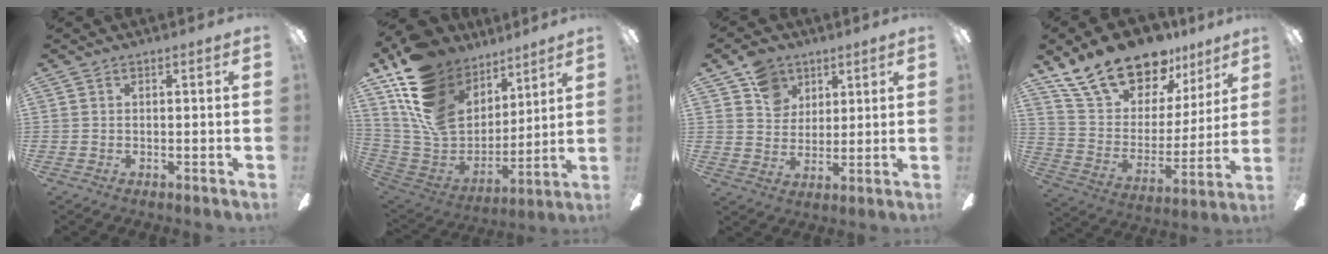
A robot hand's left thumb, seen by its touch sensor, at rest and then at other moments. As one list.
[{"total": 20.2, "force": [10.2, 14.4, 9.9], "torque": [-0.205, -0.061, 0.196]}, {"total": 8.3, "force": [5.2, 6.2, 1.8], "torque": [-0.026, -0.018, 0.097]}, {"total": 19.8, "force": [16.3, 8.6, 7.0], "torque": [-0.144, -0.110, 0.300]}]